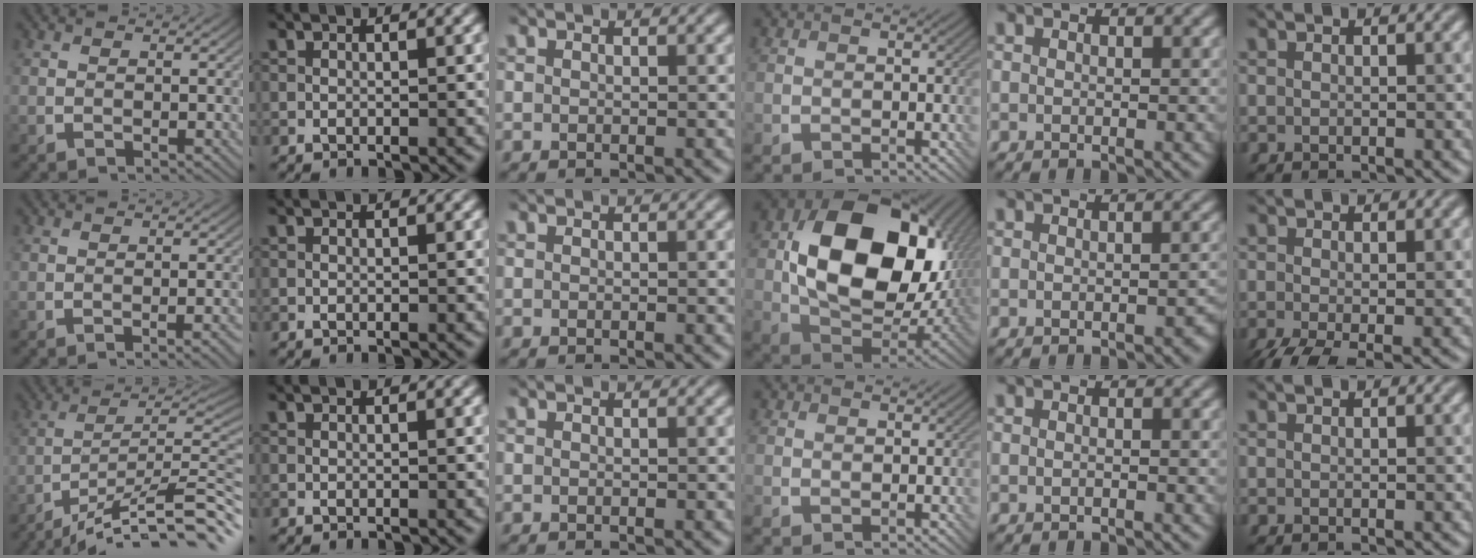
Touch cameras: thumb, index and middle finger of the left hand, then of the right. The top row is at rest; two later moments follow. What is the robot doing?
{"motion": "screw", "object": "bottle cap"}